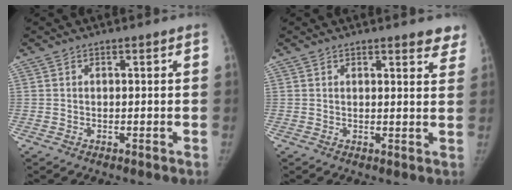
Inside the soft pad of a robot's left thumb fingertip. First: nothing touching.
{"total": 4.6, "force": [3.7, 1.3, 2.2], "torque": [-0.003, -0.018, 0.034]}